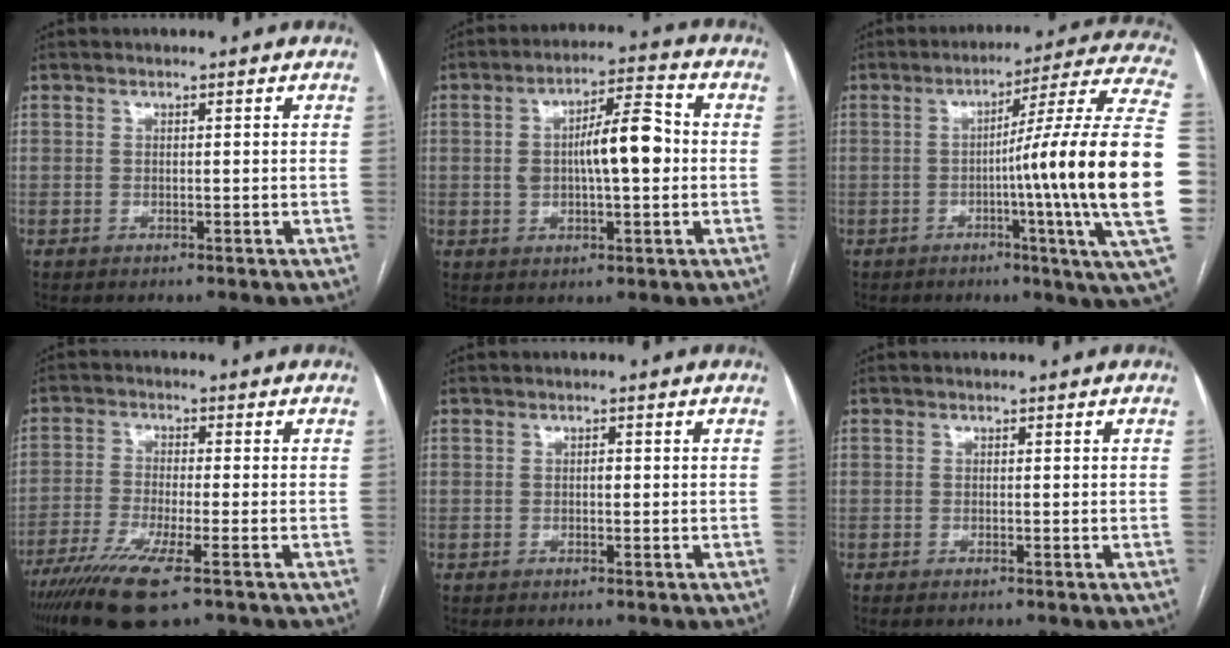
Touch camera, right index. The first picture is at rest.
{"total": 9.9, "force": [0.3, 2.8, 9.5], "torque": [-0.161, 0.025, 0.005]}
{"total": 23.4, "force": [-2.7, -2.4, 23.1], "torque": [-0.247, 0.005, -0.057]}
{"total": 10.7, "force": [-6.8, 0.7, 8.1], "torque": [-0.153, -0.028, -0.118]}
{"total": 0.7, "force": [-0.1, 0.4, 0.6], "torque": [-0.010, 0.001, -0.002]}
{"total": 0.5, "force": [-0.4, -0.1, 0.4], "torque": [-0.010, -0.002, -0.005]}